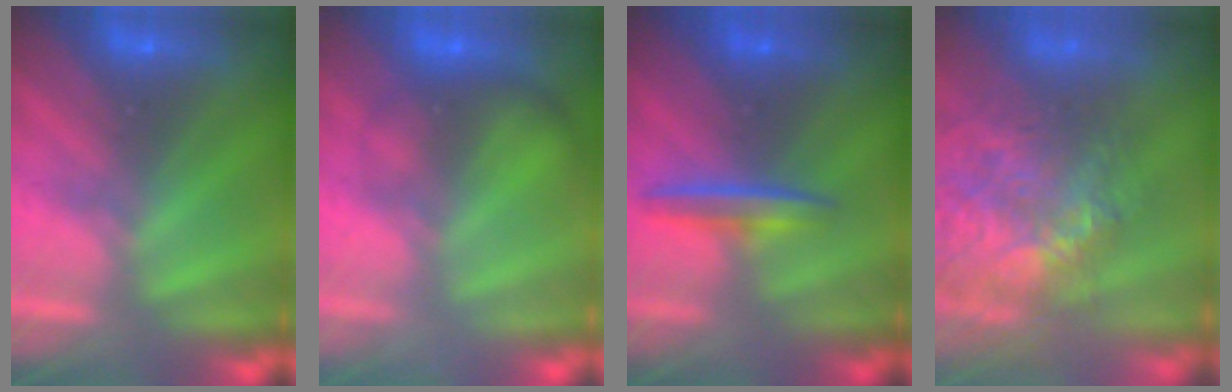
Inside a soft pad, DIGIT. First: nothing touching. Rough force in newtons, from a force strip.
{"total": 2.1}
{"total": 1.5}
{"total": 10.5}